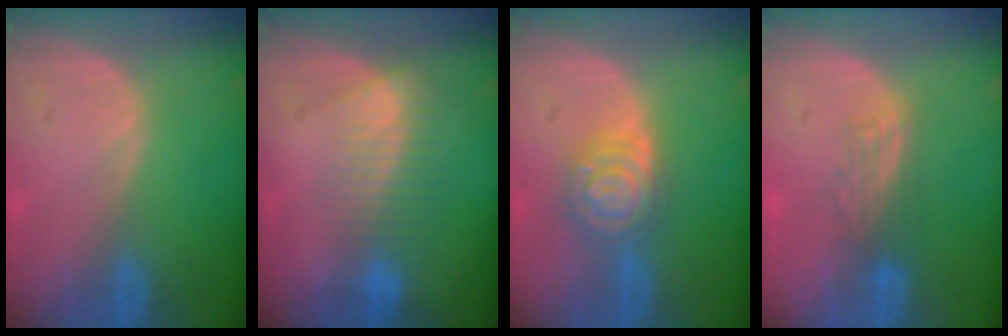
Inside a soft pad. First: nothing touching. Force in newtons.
{"total": 7.4, "press": 6.3, "slide": 3.8}
{"total": 6.5, "press": 6.5, "slide": 0.5}
{"total": 2.8, "press": 2.7, "slide": 0.6}